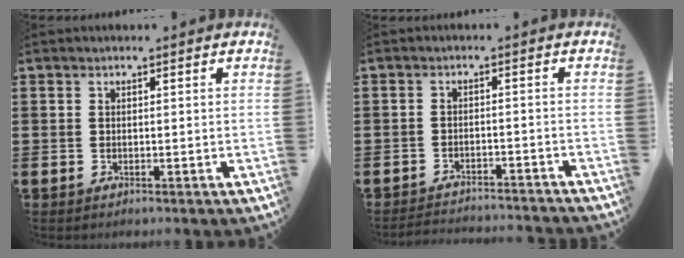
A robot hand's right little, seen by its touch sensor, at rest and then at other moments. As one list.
[{"total": 2.4, "force": [-2.4, -0.1, 0.0], "torque": [-0.003, 0.003, -0.051]}]